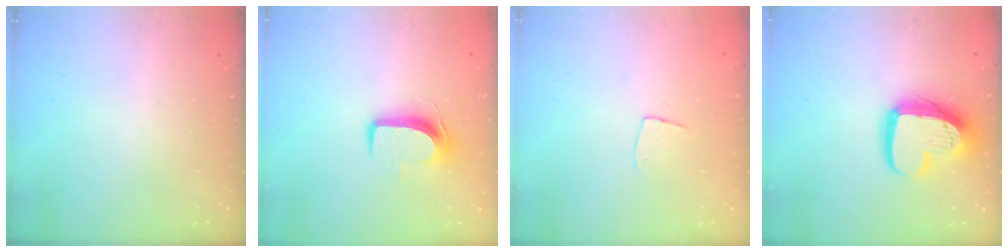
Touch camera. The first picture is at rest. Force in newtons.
{"total": 8.9, "press": 8.9, "slide": 0.3}
{"total": 5.3, "press": 5.3, "slide": 0.3}
{"total": 16.0, "press": 16.0, "slide": 1.4}